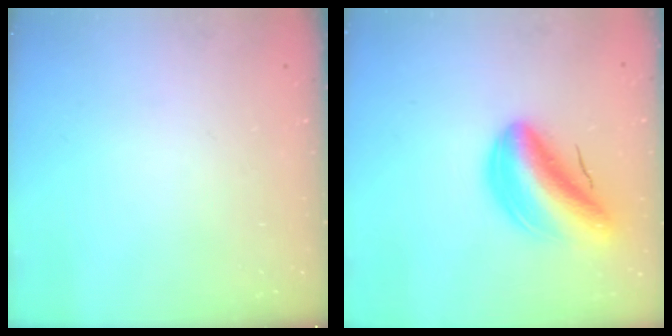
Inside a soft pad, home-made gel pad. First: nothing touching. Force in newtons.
{"total": 13.6, "press": 13.0, "slide": 4.0}